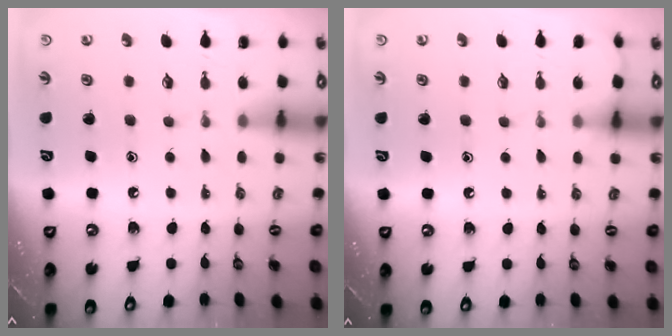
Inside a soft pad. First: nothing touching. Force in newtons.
{"total": 4.6, "press": 4.6, "slide": 0.6}